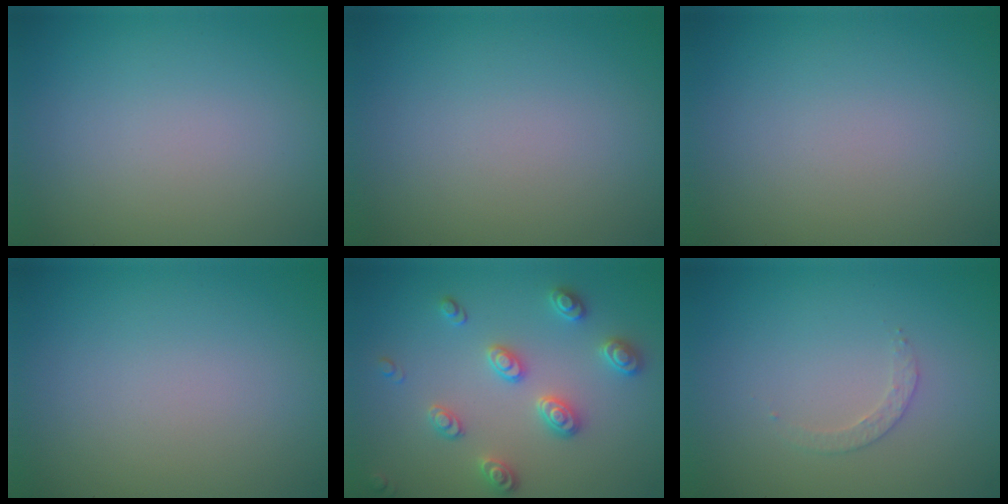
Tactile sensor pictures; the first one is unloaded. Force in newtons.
{"total": 0.0}
{"total": 0.0}
{"total": 0.0}
{"total": 3.0, "press": 2.9, "slide": 0.6}
{"total": 1.2, "press": 1.2, "slide": 0.3}